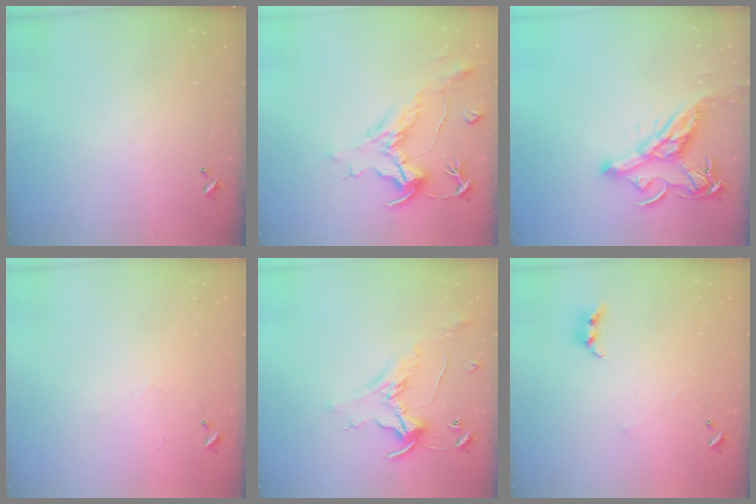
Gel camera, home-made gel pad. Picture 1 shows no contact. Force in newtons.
{"total": 1.8, "press": 0.8, "slide": 1.5}
{"total": 10.2, "press": 10.1, "slide": 1.5}
{"total": 6.4, "press": 6.3, "slide": 0.9}
{"total": 0.8, "press": 0.0, "slide": 0.8}
{"total": 5.1, "press": 5.1, "slide": 0.5}